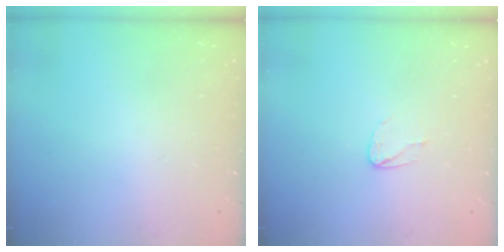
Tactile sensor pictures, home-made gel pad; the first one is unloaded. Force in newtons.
{"total": 3.6, "press": 3.6, "slide": 0.3}